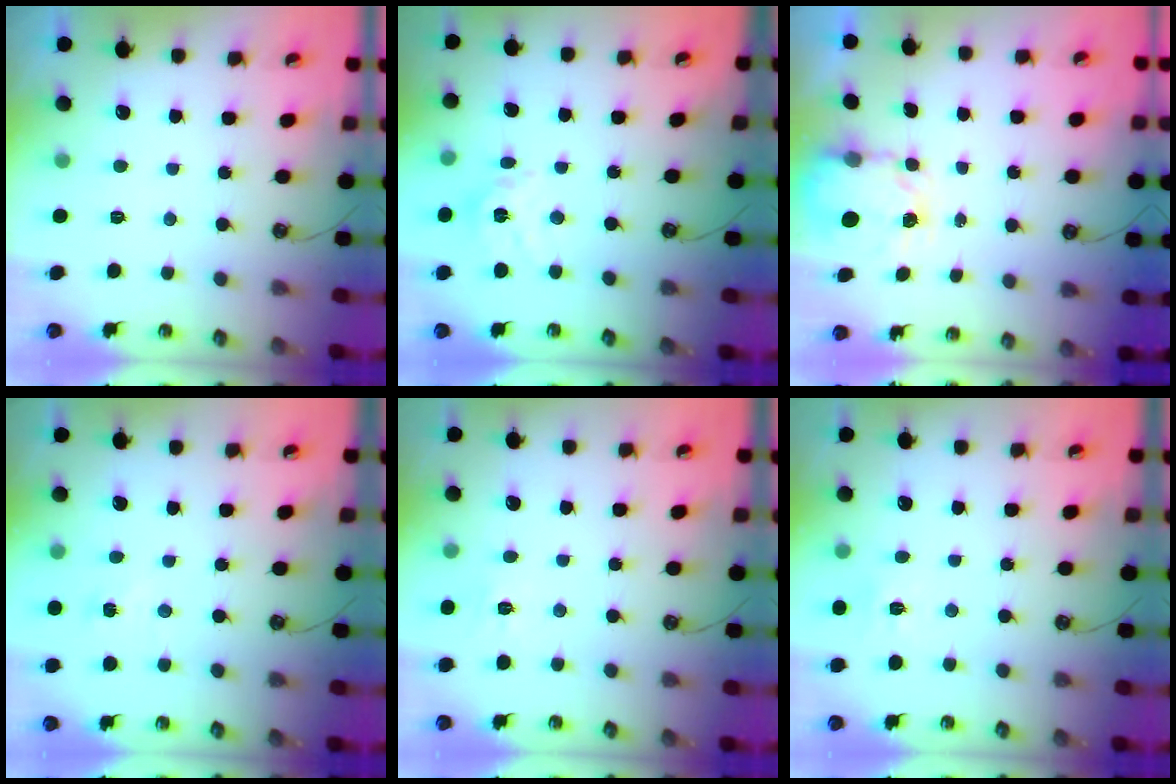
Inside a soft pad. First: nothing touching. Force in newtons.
{"total": 10.9, "press": 10.9, "slide": 1.1}
{"total": 3.9, "press": 3.9, "slide": 0.3}
{"total": 3.7, "press": 3.7, "slide": 0.4}
{"total": 5.0, "press": 4.9, "slide": 0.6}
{"total": 5.6, "press": 5.6, "slide": 0.1}